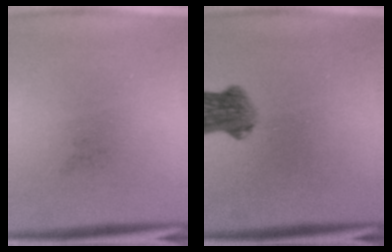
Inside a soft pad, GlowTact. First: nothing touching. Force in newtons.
{"total": 5.5}